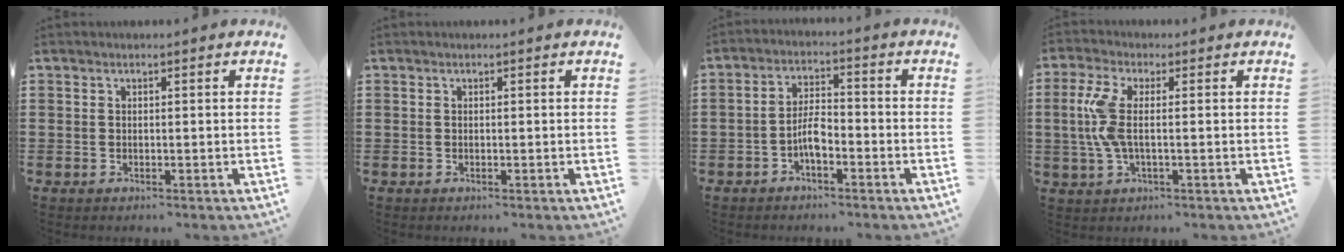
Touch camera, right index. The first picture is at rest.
{"total": 0.0}
{"total": 4.4, "force": [-2.0, 1.7, 3.6], "torque": [-0.076, 0.006, -0.042]}
{"total": 6.0, "force": [0.0, 2.1, 5.6], "torque": [-0.148, -0.012, -0.012]}